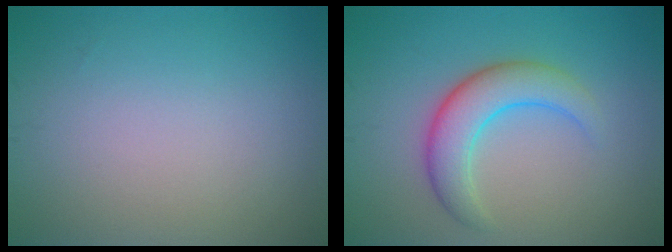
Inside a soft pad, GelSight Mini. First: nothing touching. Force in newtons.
{"total": 4.5, "press": 4.5, "slide": 0.1}